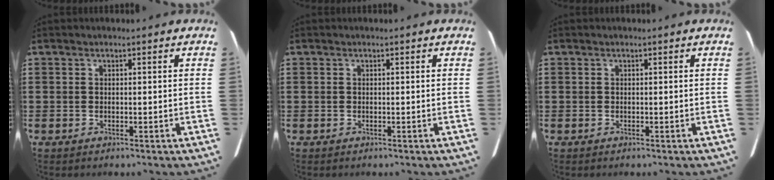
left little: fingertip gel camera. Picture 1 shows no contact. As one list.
[{"total": 0.0}, {"total": 0.0}]